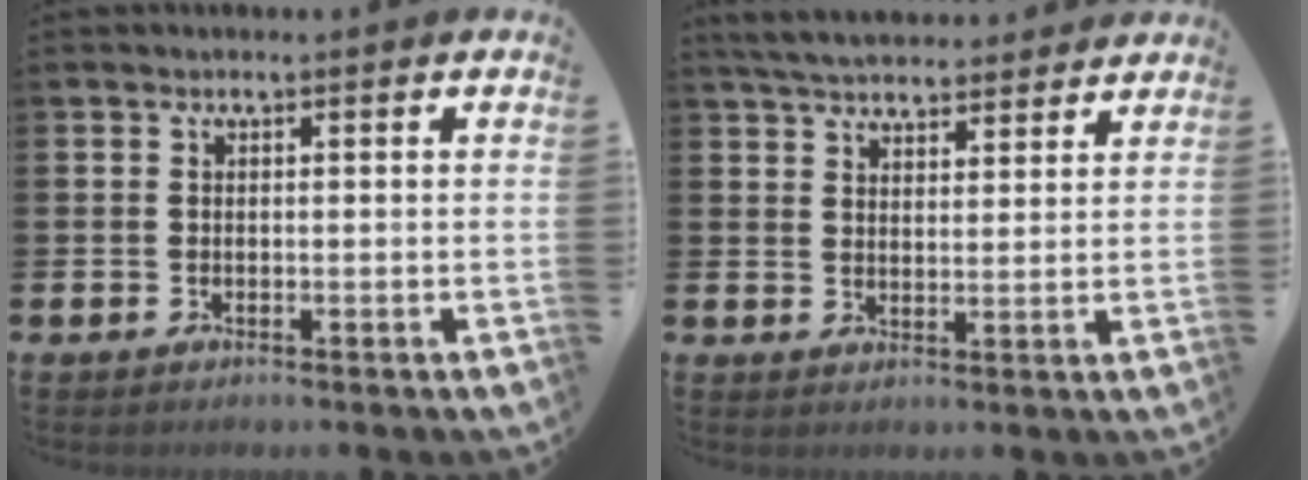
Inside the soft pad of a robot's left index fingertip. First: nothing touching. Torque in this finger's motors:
{"motor_torque": [0.89, -1.25, 0.64, 0.14]}